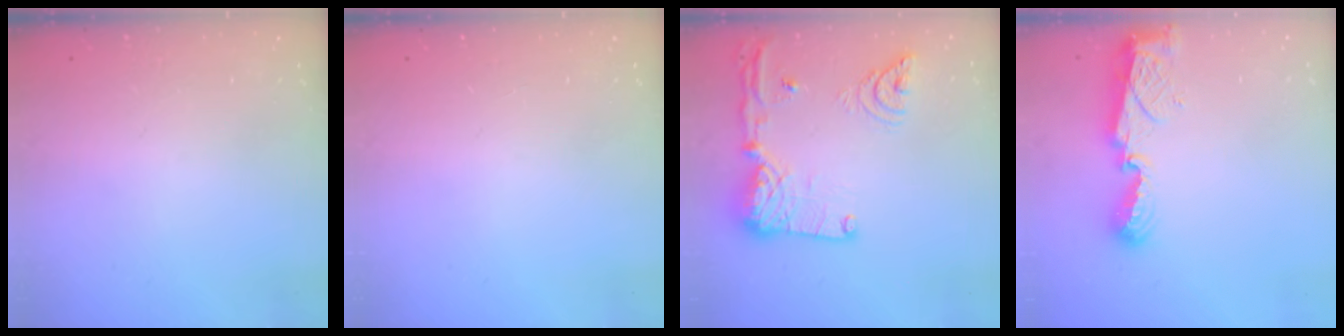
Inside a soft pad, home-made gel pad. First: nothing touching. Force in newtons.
{"total": 0.0}
{"total": 20.1, "press": 19.9, "slide": 3.0}
{"total": 8.1, "press": 8.1, "slide": 0.9}